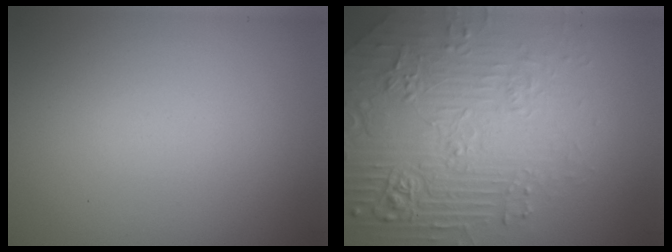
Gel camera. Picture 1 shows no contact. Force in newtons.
{"total": 8.6, "press": 5.9, "slide": 6.2}